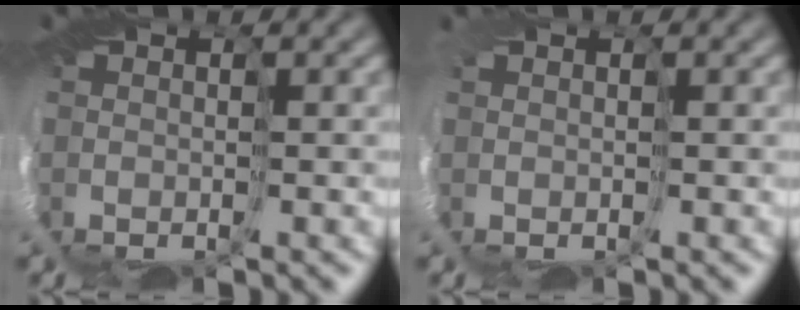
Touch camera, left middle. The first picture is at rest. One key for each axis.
{"total": 1.5, "fx": -0.1, "fy": -1.1, "fz": -1.1, "tx": 0.030, "ty": -0.005, "tz": -0.001}